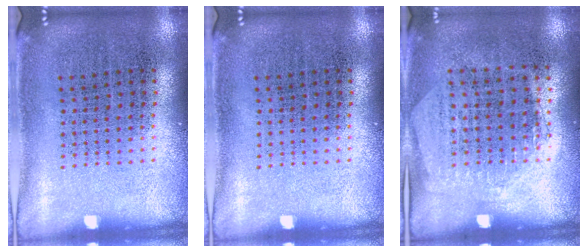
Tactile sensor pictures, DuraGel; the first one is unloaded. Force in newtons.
{"total": 0.0}
{"total": 1.3, "press": 1.1, "slide": 0.7}